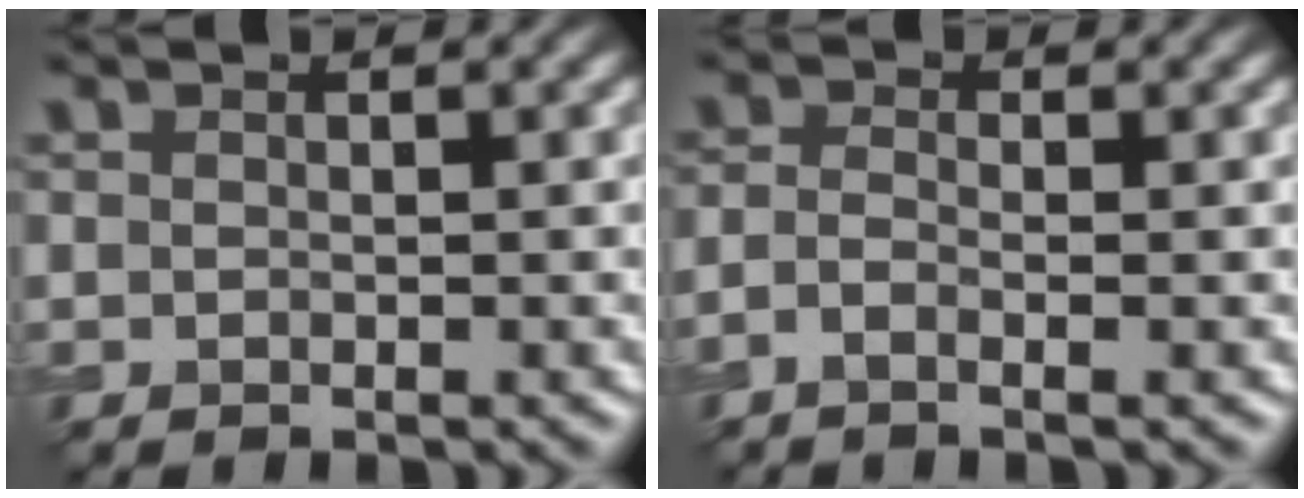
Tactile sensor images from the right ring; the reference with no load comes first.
{"total": 1.6, "force": [-0.9, 0.5, 1.2], "torque": [-0.028, -0.004, -0.026]}